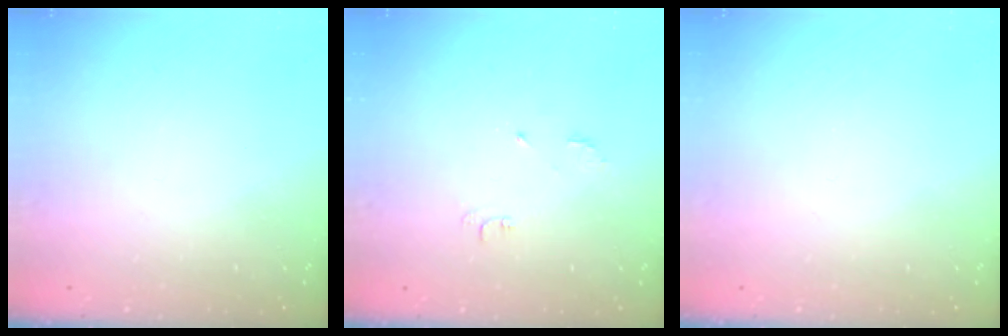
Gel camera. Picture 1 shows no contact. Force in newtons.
{"total": 4.7, "press": 4.7, "slide": 0.7}
{"total": 0.0}